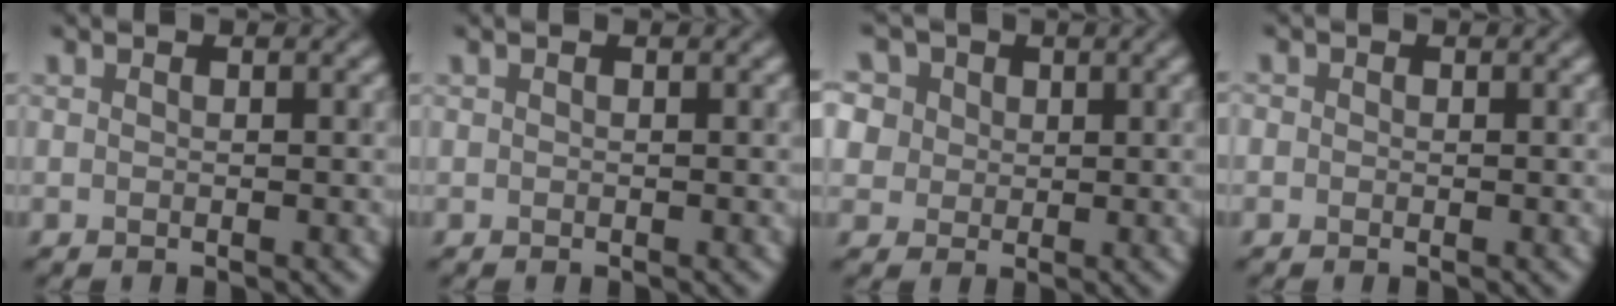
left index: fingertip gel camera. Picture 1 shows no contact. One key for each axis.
{"total": 0.0}
{"total": 9.3, "fx": 4.8, "fy": 6.7, "fz": 4.2, "tx": -0.087, "ty": 0.028, "tz": 0.056}
{"total": 0.6, "fx": 0.0, "fy": 0.6, "fz": 0.1, "tx": 0.002, "ty": -0.005, "tz": -0.004}